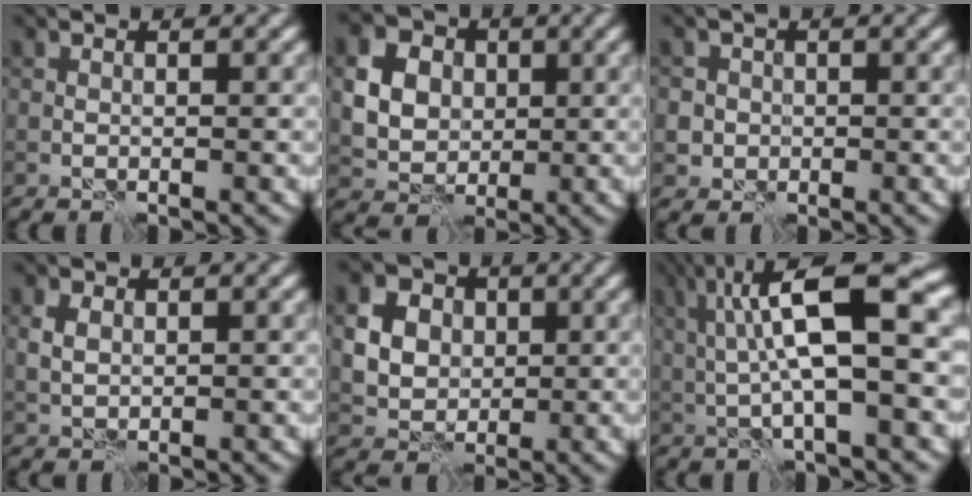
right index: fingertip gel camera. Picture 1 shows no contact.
{"total": 7.2, "force": [1.3, 6.1, 3.6], "torque": [-0.078, 0.017, 0.023]}
{"total": 3.1, "force": [-0.5, 3.0, 0.6], "torque": [0.007, 0.010, -0.020]}
{"total": 1.9, "force": [0.4, 1.3, 1.2], "torque": [-0.029, 0.001, 0.008]}
{"total": 8.0, "force": [2.0, 6.7, 3.8], "torque": [-0.073, 0.025, 0.033]}
{"total": 9.5, "force": [1.6, 2.5, 9.0], "torque": [-0.155, 0.014, 0.023]}